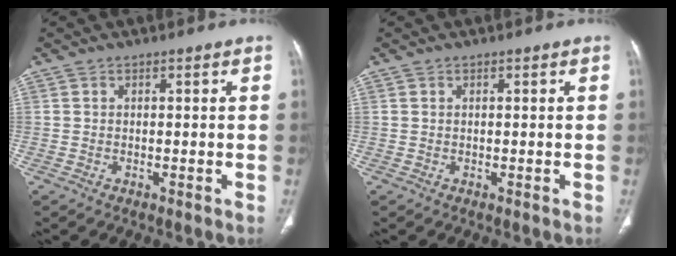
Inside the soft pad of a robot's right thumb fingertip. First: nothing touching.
{"total": 0.0}